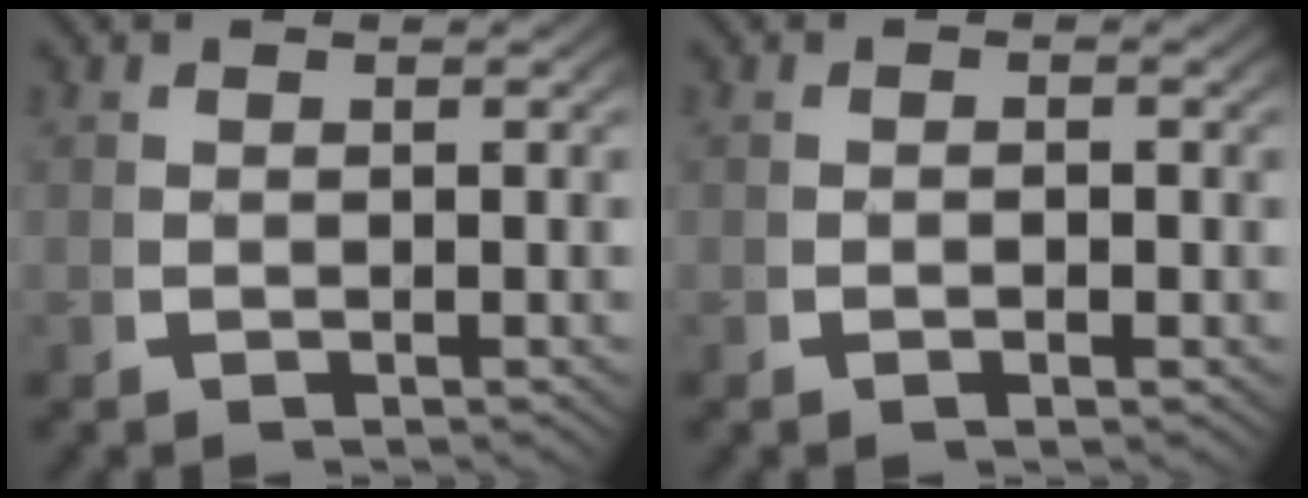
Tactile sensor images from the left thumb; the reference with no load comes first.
{"total": 0.8, "force": [-0.2, 0.3, 0.6], "torque": [-0.011, 0.002, -0.007]}